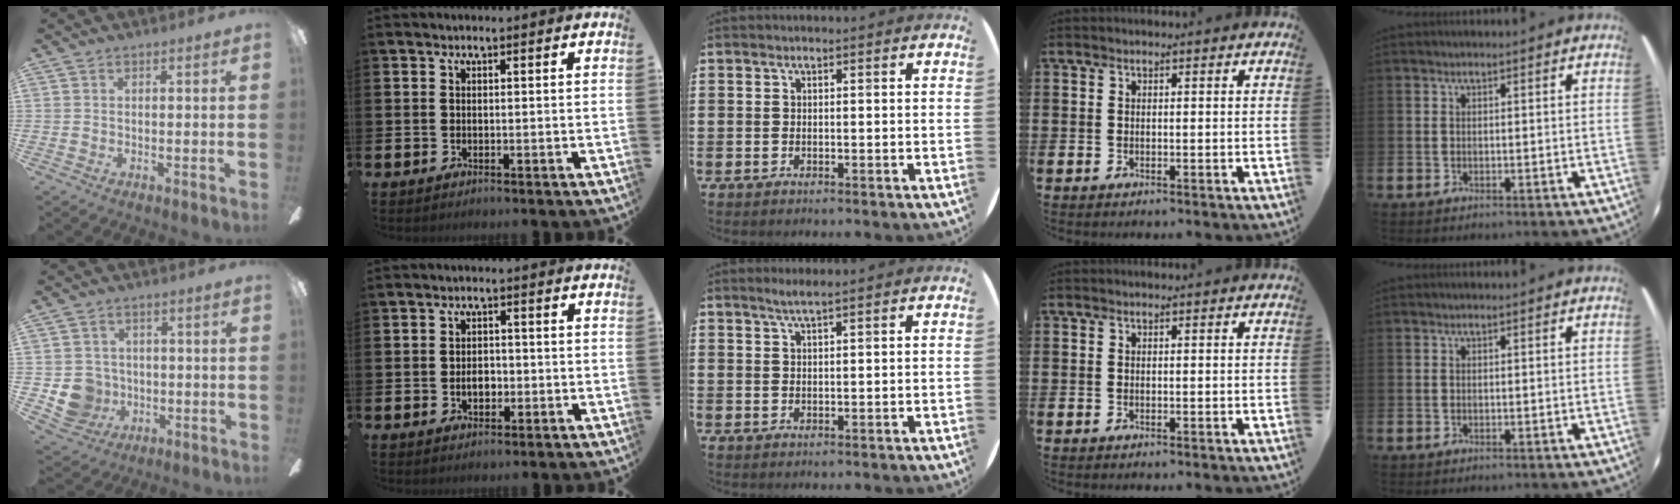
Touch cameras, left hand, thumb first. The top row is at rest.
{"thumb": {"total": 8.1, "force": [-1.3, 7.7, 2.0], "torque": [-0.074, 0.007, -0.020]}, "index": {"total": 2.8, "force": [-0.6, 1.9, 2.0], "torque": [-0.021, -0.003, -0.017]}, "middle": {"total": 1.8, "force": [1.4, -0.1, 1.1], "torque": [-0.021, 0.002, 0.024]}}